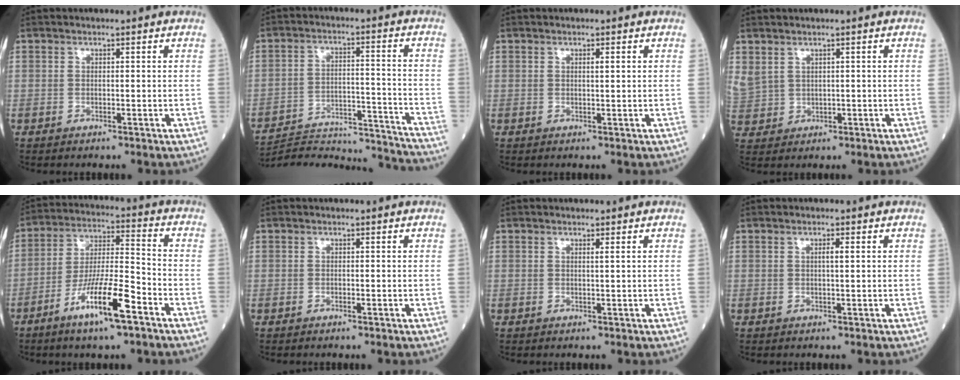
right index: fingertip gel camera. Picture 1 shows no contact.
{"total": 20.1, "force": [-19.8, 0.9, 3.4], "torque": [-0.062, 0.007, -0.282]}
{"total": 0.9, "force": [0.3, -0.1, 0.8], "torque": [-0.017, -0.002, 0.005]}
{"total": 5.9, "force": [2.6, 4.5, 2.8], "torque": [-0.086, 0.007, 0.069]}
{"total": 13.1, "force": [-7.2, 1.3, 10.9], "torque": [-0.206, -0.013, -0.133]}
{"total": 0.0}
{"total": 0.6, "force": [0.3, -0.3, 0.4], "torque": [-0.019, -0.006, 0.008]}
{"total": 1.2, "force": [0.3, -0.1, 1.2], "torque": [-0.027, -0.001, 0.006]}